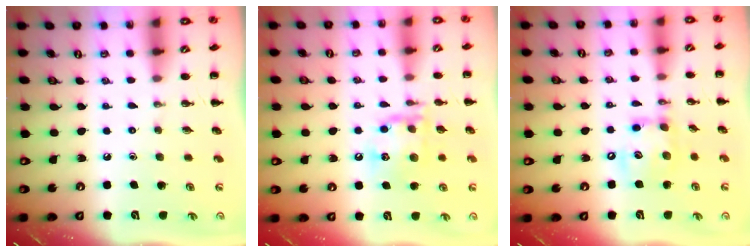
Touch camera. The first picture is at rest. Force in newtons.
{"total": 15.4, "press": 15.3, "slide": 2.0}
{"total": 12.8, "press": 12.7, "slide": 1.7}